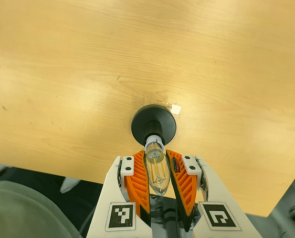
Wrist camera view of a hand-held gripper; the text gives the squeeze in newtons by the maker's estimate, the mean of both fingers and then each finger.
{"total": 19.4, "left": 19.2, "right": 19.5}